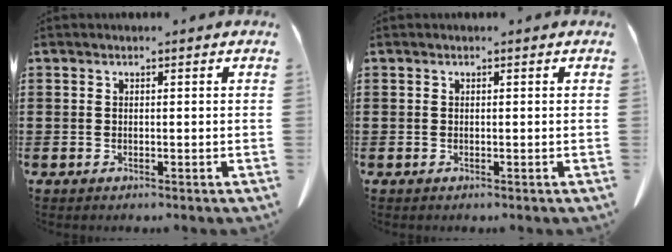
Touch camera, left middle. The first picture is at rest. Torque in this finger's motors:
{"motor_torque": [0.00, 0.00, 0.00, 0.00]}